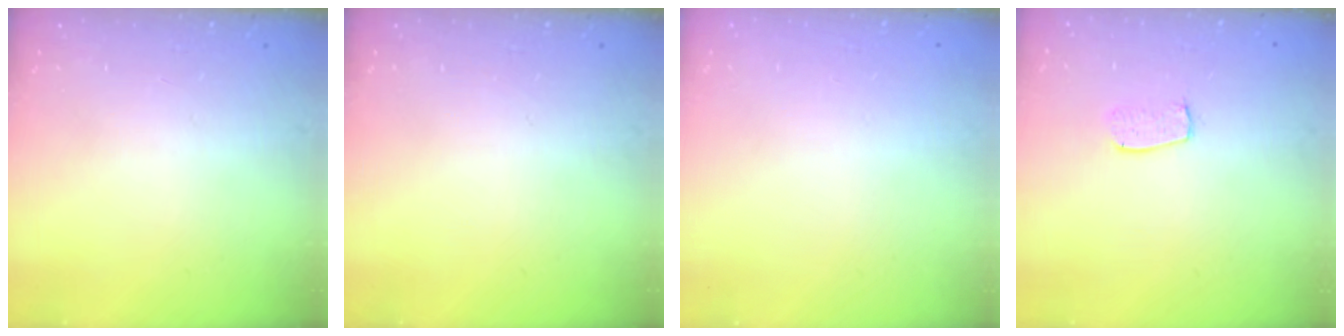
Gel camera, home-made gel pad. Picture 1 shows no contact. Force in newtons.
{"total": 0.0}
{"total": 0.0}
{"total": 5.5, "press": 5.5, "slide": 0.3}